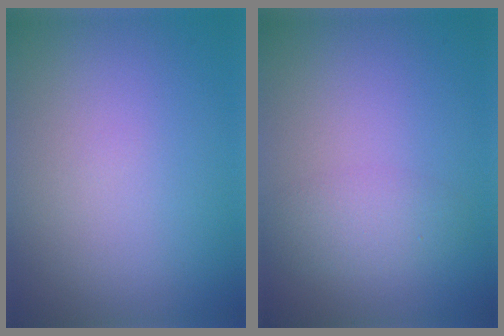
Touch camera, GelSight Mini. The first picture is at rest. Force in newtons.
{"total": 2.2, "press": 2.2, "slide": 0.1}